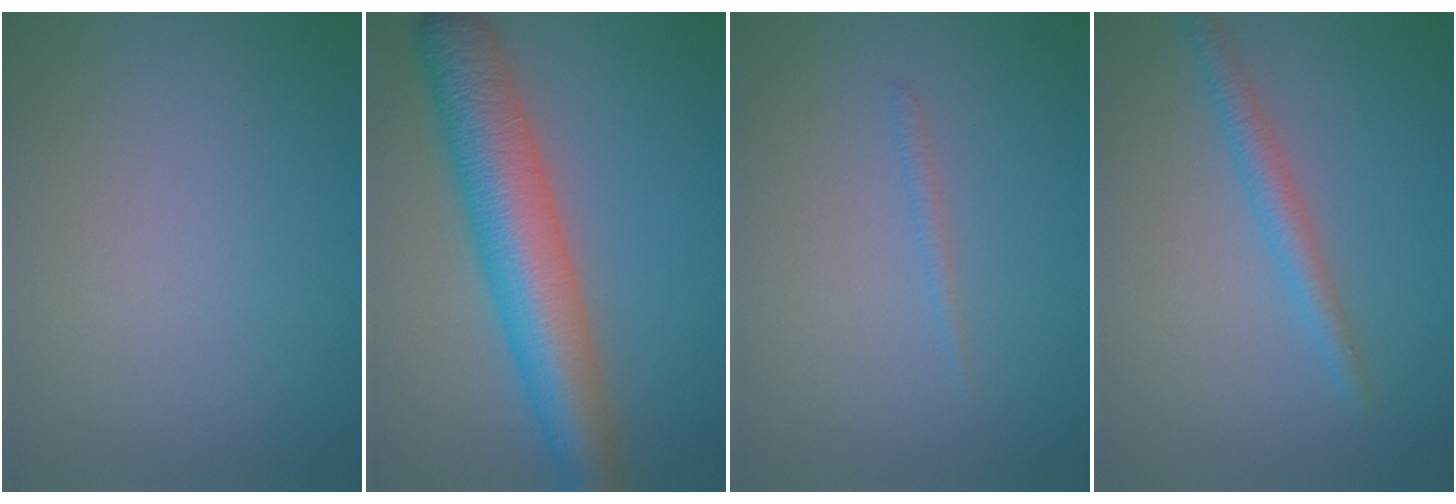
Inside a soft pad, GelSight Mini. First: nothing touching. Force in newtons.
{"total": 9.6, "press": 9.6, "slide": 0.3}
{"total": 0.7, "press": 0.7, "slide": 0.1}
{"total": 2.4, "press": 2.4, "slide": 0.1}